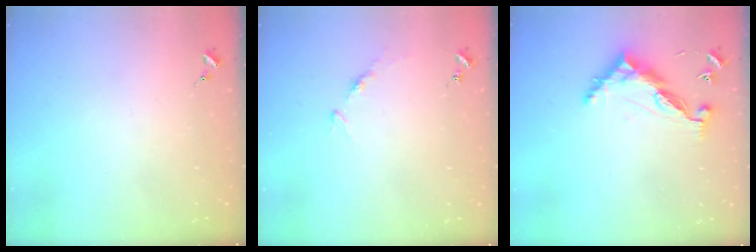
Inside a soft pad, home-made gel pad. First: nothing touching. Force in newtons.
{"total": 4.9, "press": 4.8, "slide": 0.6}
{"total": 9.0, "press": 9.0, "slide": 0.8}